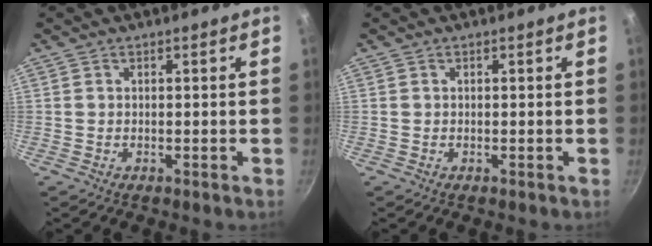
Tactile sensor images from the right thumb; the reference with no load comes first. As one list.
[{"total": 0.0}]